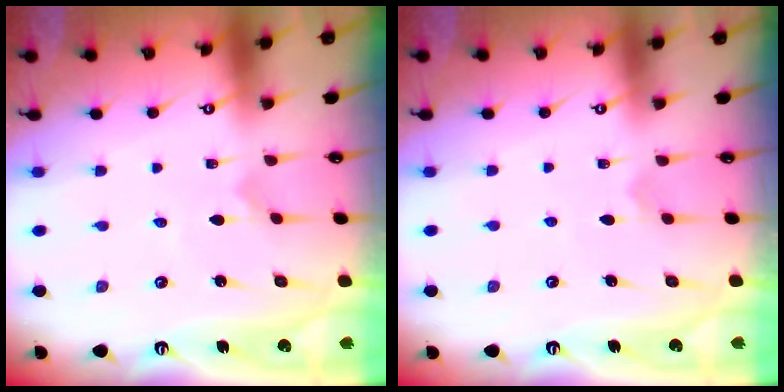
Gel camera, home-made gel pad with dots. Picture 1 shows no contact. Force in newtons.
{"total": 2.7, "press": 2.6, "slide": 0.7}